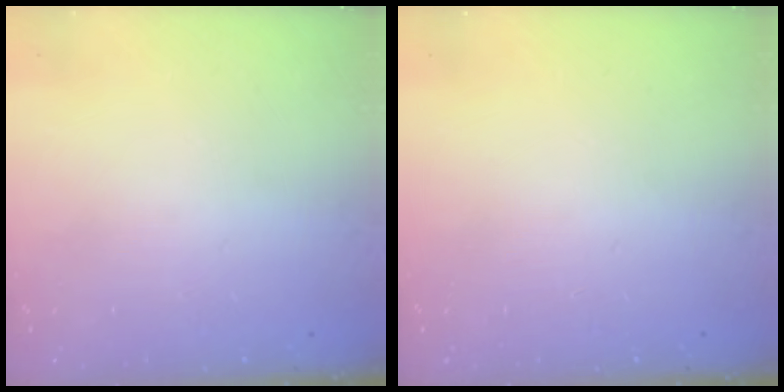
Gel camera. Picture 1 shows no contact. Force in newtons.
{"total": 0.0}